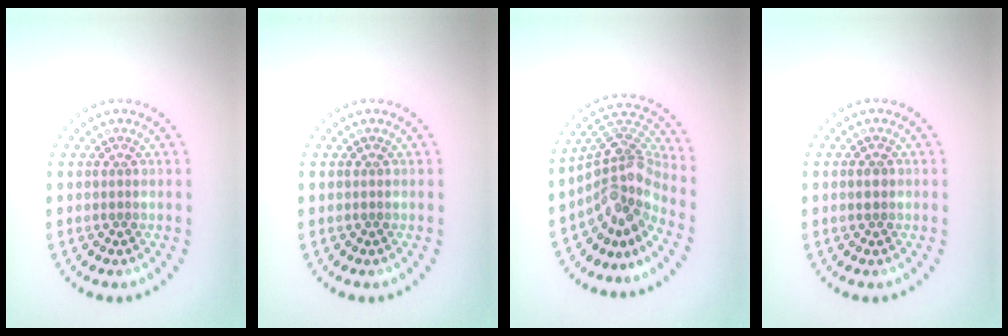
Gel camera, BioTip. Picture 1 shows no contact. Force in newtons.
{"total": 0.0}
{"total": 4.7, "press": 3.1, "slide": 3.6}
{"total": 1.2, "press": 1.2, "slide": 0.1}